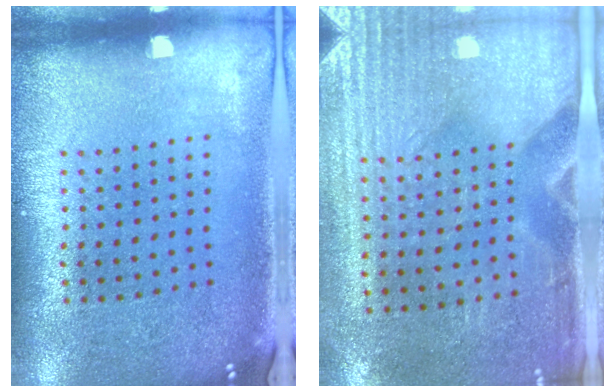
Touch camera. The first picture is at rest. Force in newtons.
{"total": 2.9, "press": 2.6, "slide": 1.5}